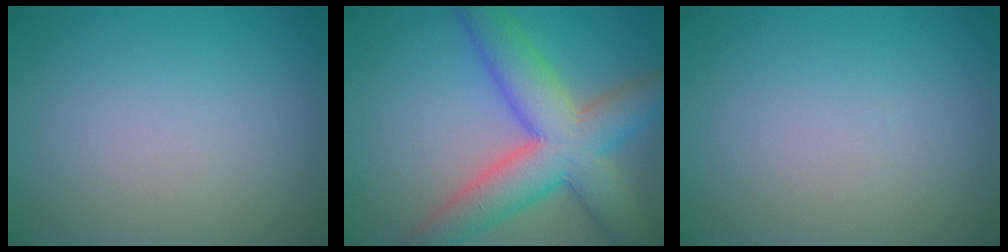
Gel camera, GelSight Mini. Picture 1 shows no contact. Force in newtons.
{"total": 9.3, "press": 9.3, "slide": 0.6}
{"total": 0.0}